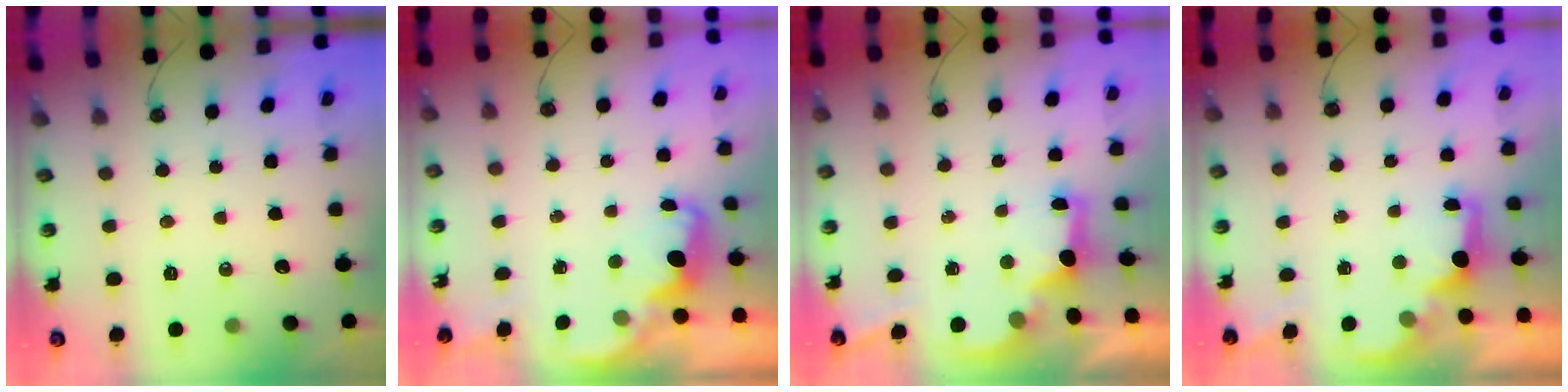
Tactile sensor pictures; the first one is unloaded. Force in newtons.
{"total": 2.3, "press": 2.3, "slide": 0.5}
{"total": 2.5, "press": 2.4, "slide": 0.7}
{"total": 2.0, "press": 1.9, "slide": 0.8}